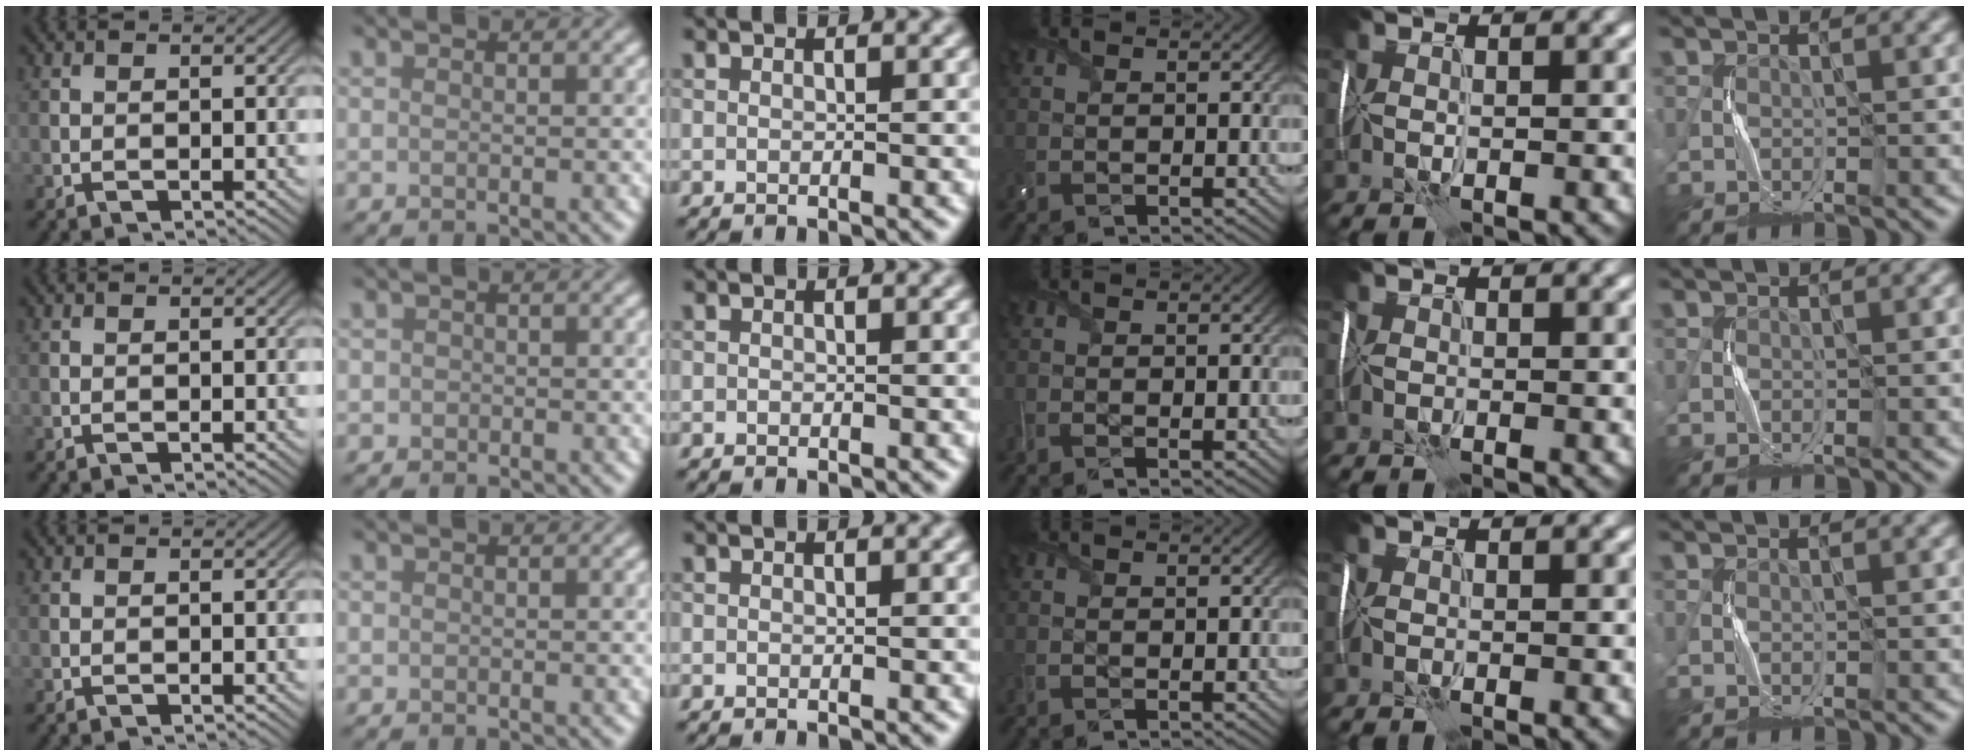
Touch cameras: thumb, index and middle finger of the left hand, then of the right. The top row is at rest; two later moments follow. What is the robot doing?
{"motion": "wrap", "object": "receipt paper"}